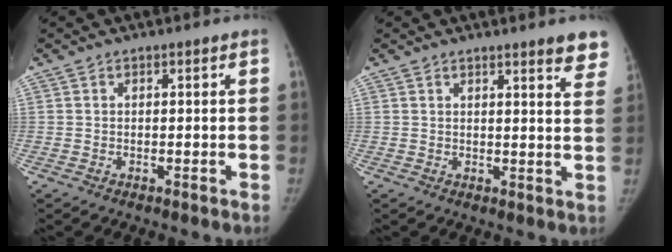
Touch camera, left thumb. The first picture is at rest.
{"total": 7.2, "force": [5.6, 1.0, 4.4], "torque": [-0.028, -0.026, 0.053]}